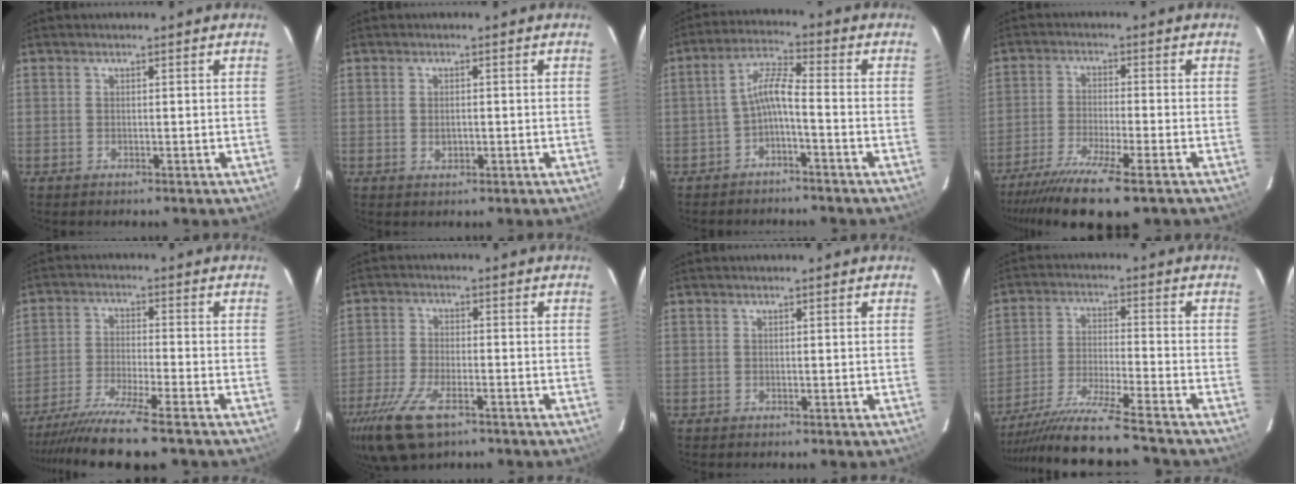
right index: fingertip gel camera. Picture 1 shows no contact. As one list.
[{"total": 1.7, "force": [-0.3, 1.3, 1.1], "torque": [-0.017, 0.000, -0.003]}, {"total": 5.1, "force": [-2.5, 0.7, 4.4], "torque": [-0.106, 0.017, -0.047]}, {"total": 12.5, "force": [-9.2, 1.4, 8.3], "torque": [-0.181, -0.035, -0.162]}, {"total": 12.6, "force": [-10.6, -0.1, 6.9], "torque": [-0.153, -0.023, -0.187]}, {"total": 11.5, "force": [-7.1, 4.7, 7.6], "torque": [-0.187, -0.029, -0.138]}, {"total": 0.0}, {"total": 14.3, "force": [-12.9, -1.5, 6.1], "torque": [-0.128, -0.023, -0.227]}]